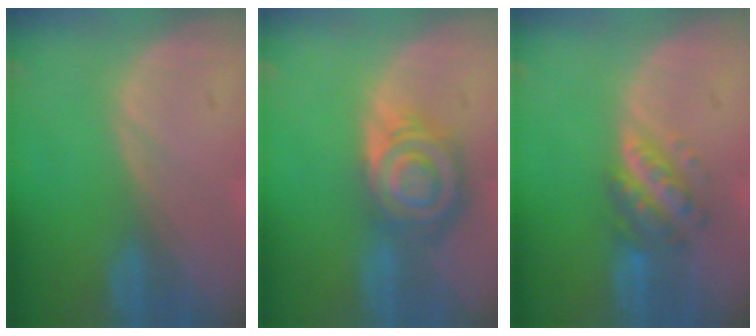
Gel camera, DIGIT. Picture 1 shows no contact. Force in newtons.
{"total": 8.5, "press": 7.3, "slide": 4.4}
{"total": 5.8, "press": 5.3, "slide": 2.5}